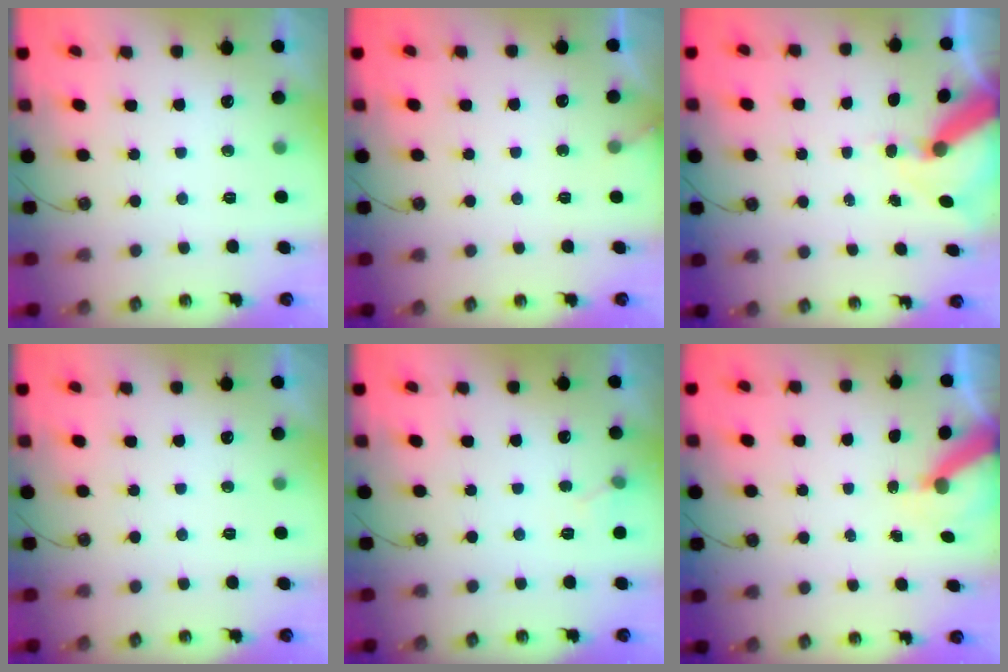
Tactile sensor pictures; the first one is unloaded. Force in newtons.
{"total": 3.6, "press": 3.6, "slide": 0.1}
{"total": 10.7, "press": 10.6, "slide": 1.4}
{"total": 0.0}
{"total": 4.6, "press": 4.6, "slide": 0.6}
{"total": 6.1, "press": 6.1, "slide": 0.5}